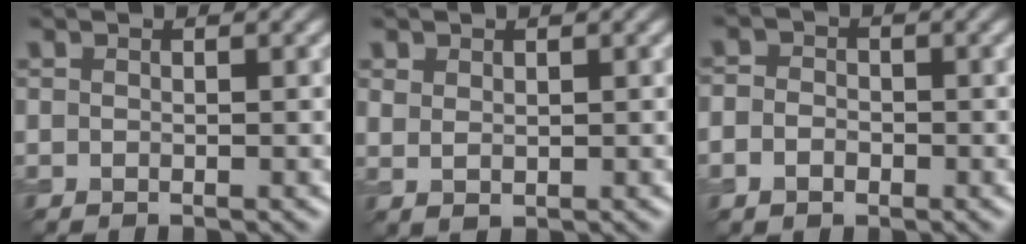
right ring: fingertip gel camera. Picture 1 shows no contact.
{"total": 1.5, "force": [1.0, 0.8, 0.7], "torque": [-0.015, -0.002, 0.023]}
{"total": 2.3, "force": [-0.8, 1.9, 1.1], "torque": [-0.007, -0.001, -0.022]}